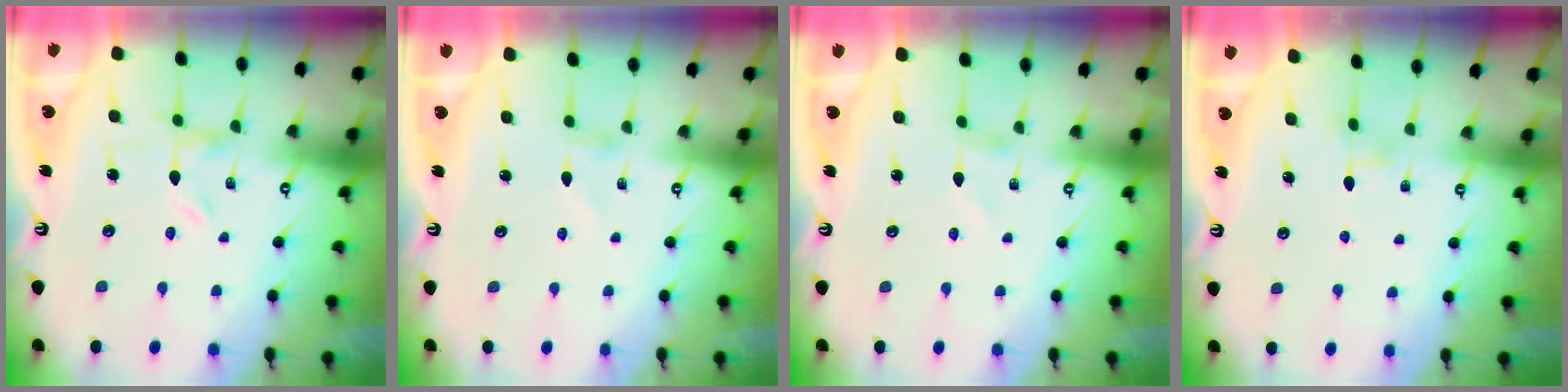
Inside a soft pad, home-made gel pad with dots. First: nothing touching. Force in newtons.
{"total": 1.4, "press": 1.4, "slide": 0.1}
{"total": 0.8, "press": 0.8, "slide": 0.1}
{"total": 1.9, "press": 1.9, "slide": 0.2}